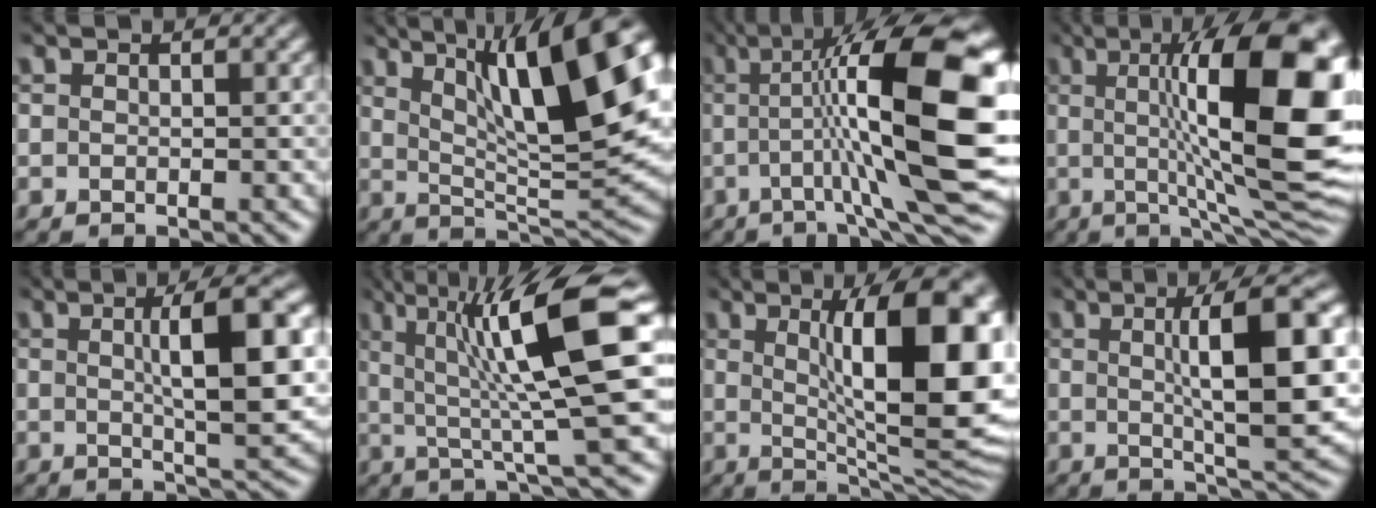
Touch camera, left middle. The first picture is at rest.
{"total": 13.5, "force": [5.1, 3.5, 12.0], "torque": [-0.165, 0.009, 0.083]}
{"total": 14.8, "force": [0.8, 3.1, 14.4], "torque": [-0.212, 0.014, 0.012]}
{"total": 15.9, "force": [2.1, 4.0, 15.3], "torque": [-0.201, 0.003, 0.028]}
{"total": 8.2, "force": [1.3, 1.9, 7.9], "torque": [-0.104, 0.010, 0.019]}
{"total": 12.4, "force": [2.7, 2.1, 12.0], "torque": [-0.175, 0.009, 0.042]}
{"total": 14.2, "force": [2.1, 4.3, 13.4], "torque": [-0.163, 0.004, 0.032]}
{"total": 10.1, "force": [1.3, 2.4, 9.7], "torque": [-0.125, 0.008, 0.022]}